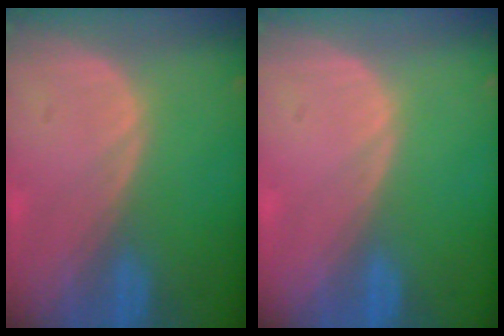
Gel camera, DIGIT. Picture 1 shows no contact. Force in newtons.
{"total": 0.0}